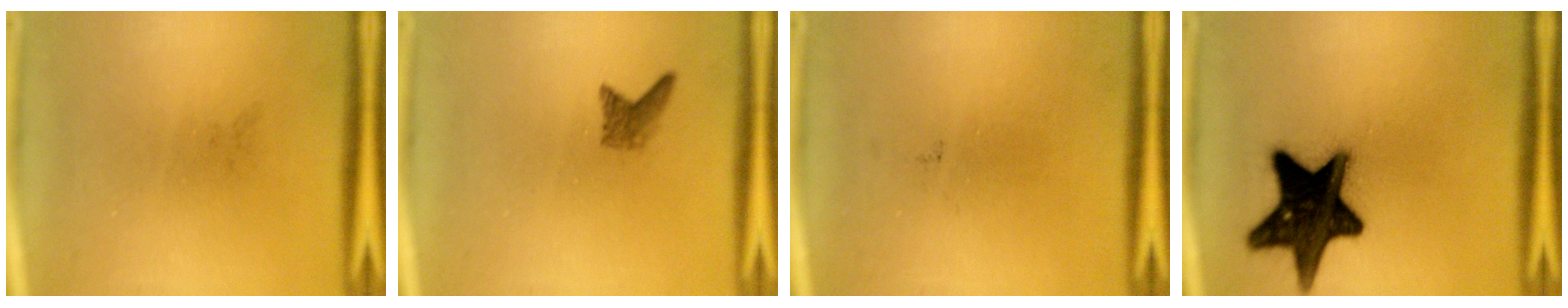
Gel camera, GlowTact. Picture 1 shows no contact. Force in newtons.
{"total": 1.7}
{"total": 0.0}
{"total": 18.8}